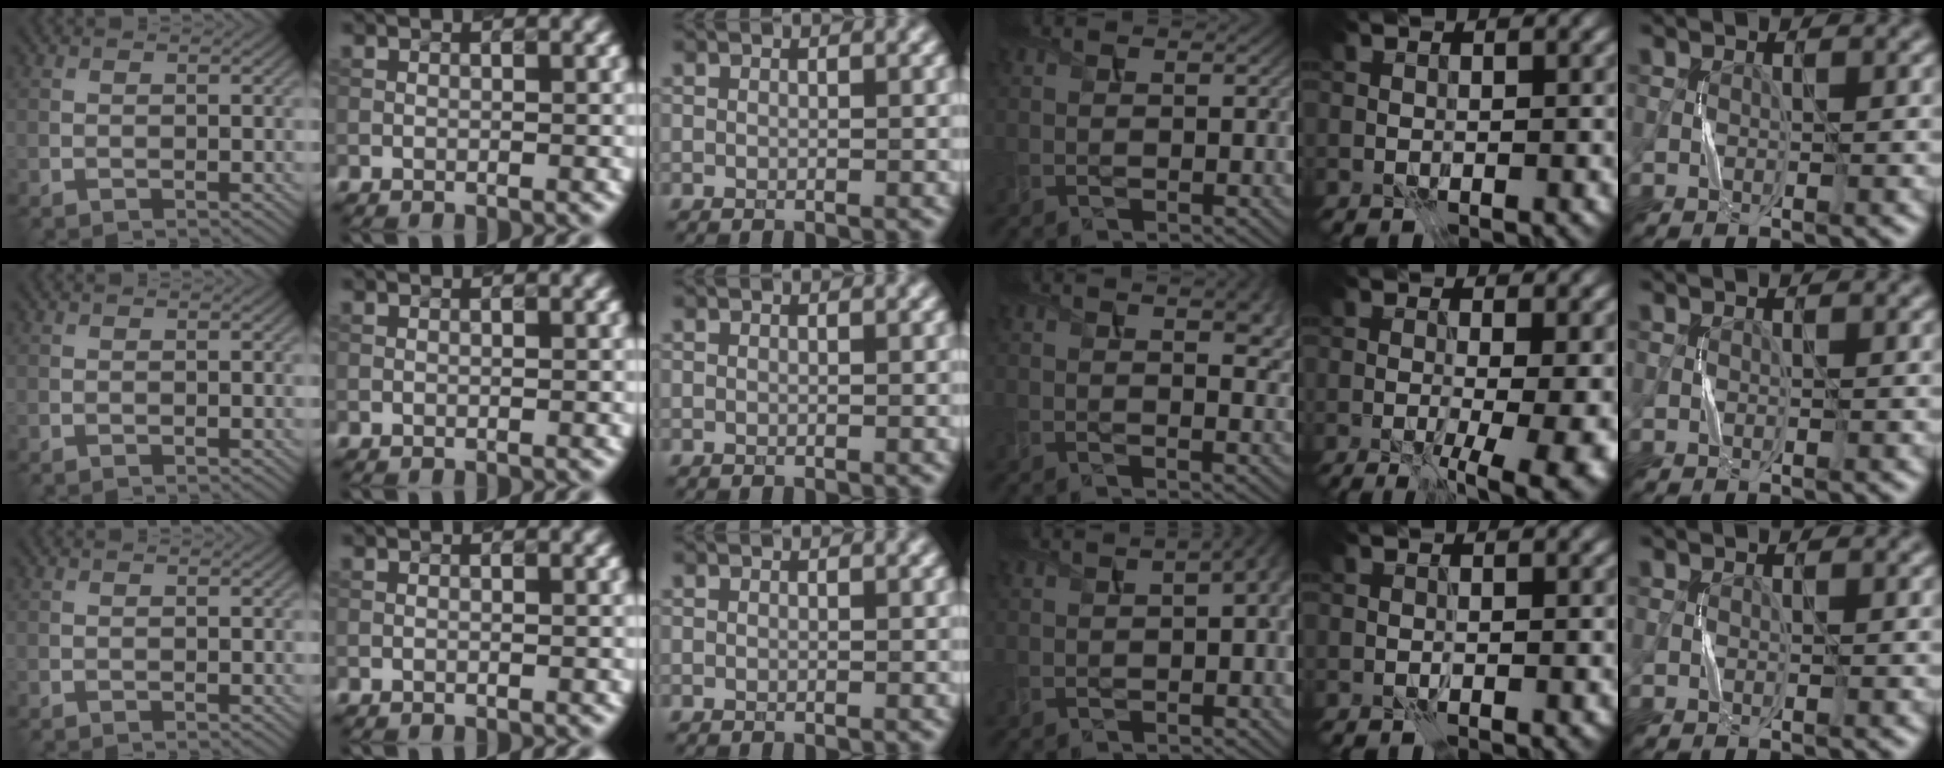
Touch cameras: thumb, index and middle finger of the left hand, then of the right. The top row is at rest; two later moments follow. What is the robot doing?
{"motion": "press", "object": "syringe"}